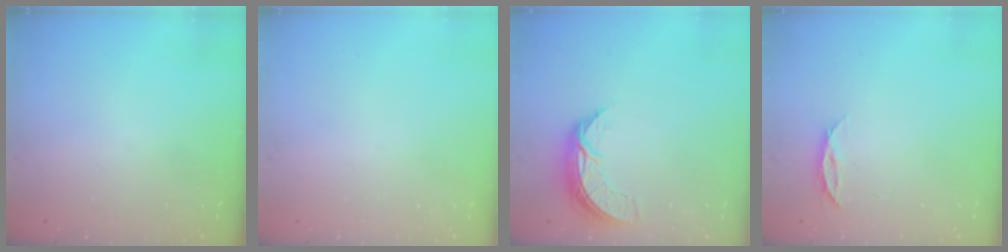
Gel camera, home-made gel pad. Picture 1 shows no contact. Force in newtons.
{"total": 0.0}
{"total": 7.4, "press": 7.3, "slide": 0.5}
{"total": 4.0, "press": 3.9, "slide": 0.4}